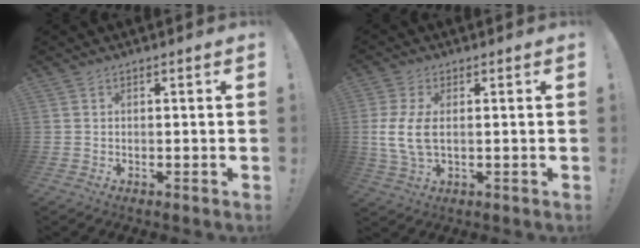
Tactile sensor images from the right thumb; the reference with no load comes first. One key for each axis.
{"total": 8.4, "fx": 0.5, "fy": 4.0, "fz": 7.4, "tx": -0.151, "ty": -0.013, "tz": 0.012}